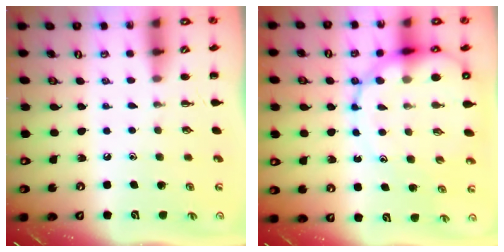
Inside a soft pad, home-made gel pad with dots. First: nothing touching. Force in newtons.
{"total": 16.0, "press": 15.6, "slide": 3.4}